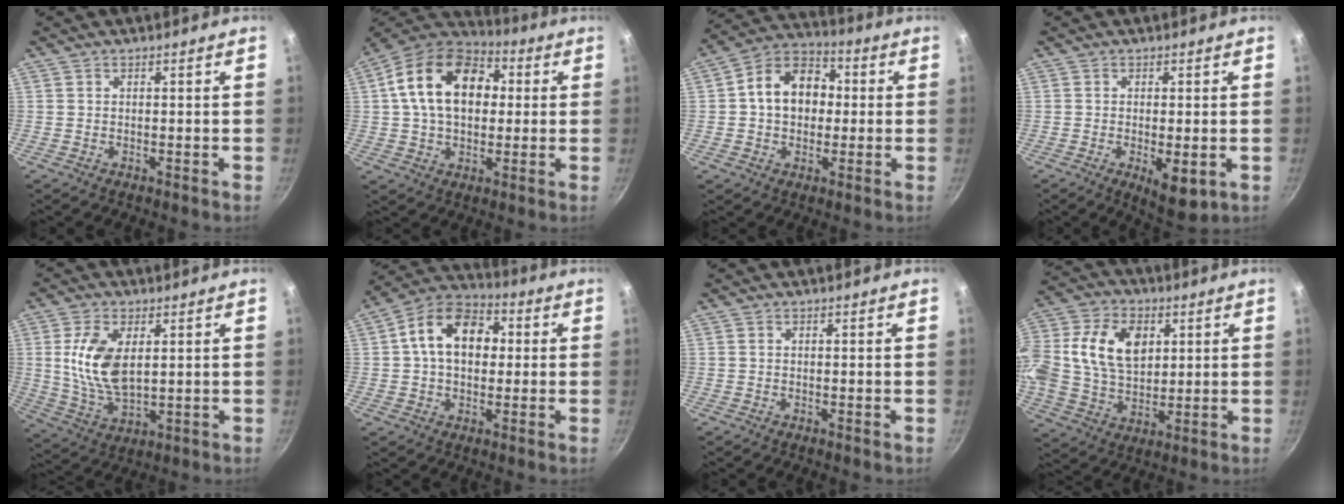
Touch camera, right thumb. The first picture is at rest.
{"total": 19.0, "force": [3.3, 13.0, 13.5], "torque": [-0.200, 0.027, 0.038]}
{"total": 13.0, "force": [0.9, 9.9, 8.3], "torque": [-0.096, 0.029, -0.006]}
{"total": 6.5, "force": [-1.7, 2.4, 5.8], "torque": [-0.082, -0.009, -0.014]}
{"total": 11.7, "force": [2.3, 6.3, 9.6], "torque": [-0.185, -0.016, 0.052]}
{"total": 14.3, "force": [2.0, 10.0, 9.9], "torque": [-0.125, 0.027, 0.013]}
{"total": 0.0}
{"total": 20.1, "force": [4.4, 14.2, 13.5], "torque": [-0.273, 0.022, 0.077]}